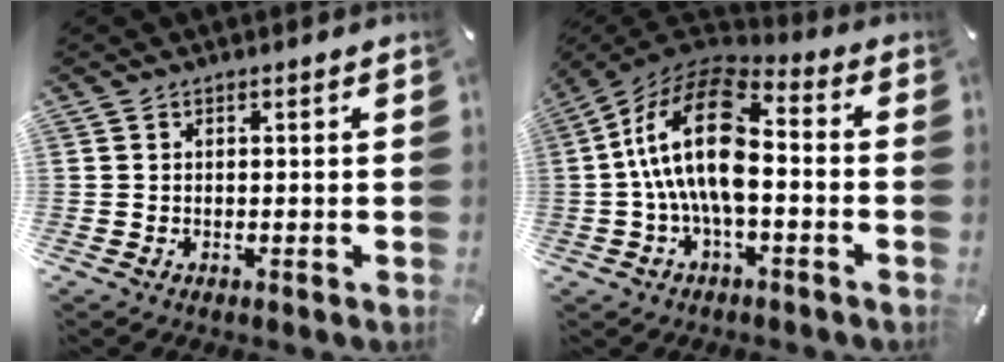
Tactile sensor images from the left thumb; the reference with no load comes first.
{"total": 18.0, "force": [-0.8, 9.0, 15.5], "torque": [-0.312, 0.013, -0.011]}